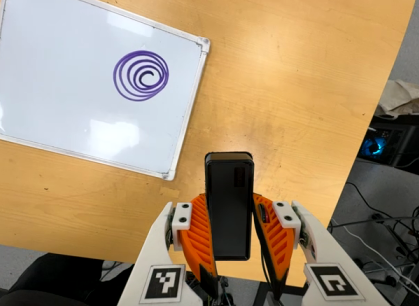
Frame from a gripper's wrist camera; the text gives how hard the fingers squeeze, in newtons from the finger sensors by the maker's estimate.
{"total": 4.9, "left": 3.8, "right": 6.0}